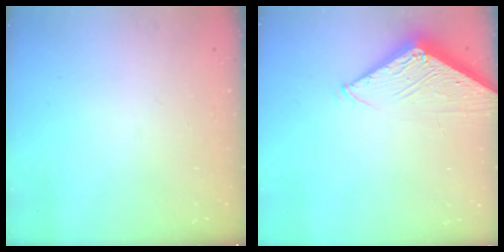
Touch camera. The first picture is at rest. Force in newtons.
{"total": 5.7, "press": 5.6, "slide": 0.6}